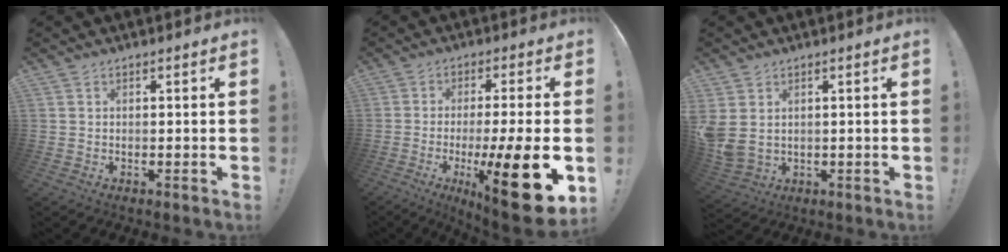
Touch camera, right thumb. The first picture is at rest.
{"total": 19.4, "force": [-6.6, 3.0, 18.0], "torque": [-0.266, 0.018, -0.098]}
{"total": 5.5, "force": [2.0, 3.6, 3.6], "torque": [-0.074, -0.012, 0.043]}